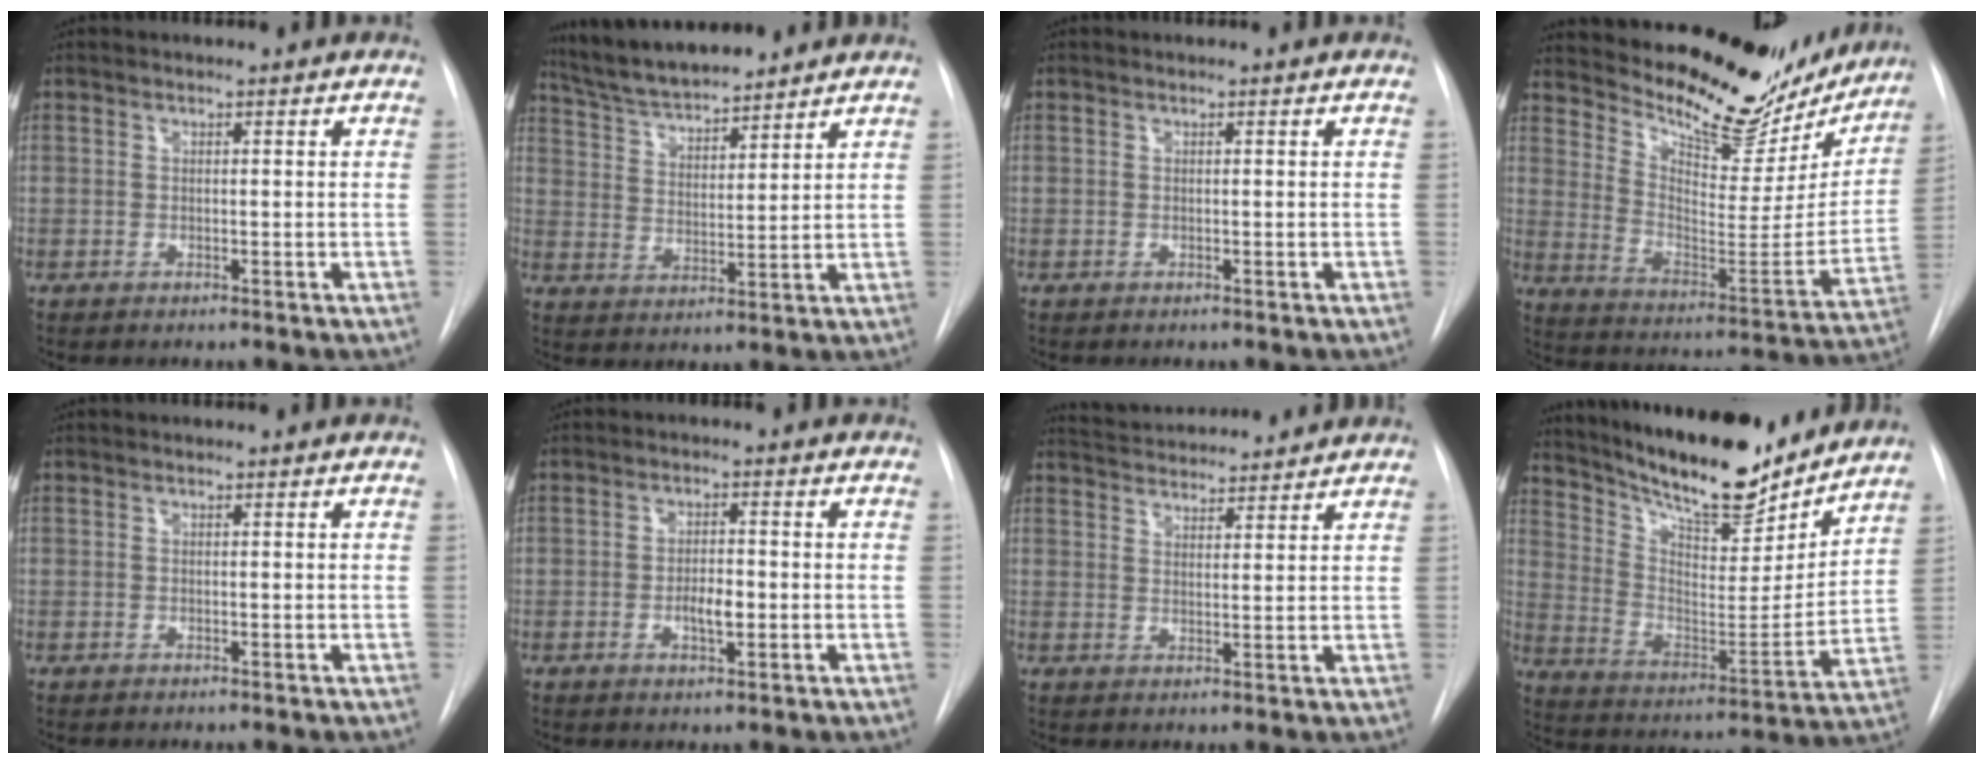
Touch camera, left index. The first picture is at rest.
{"total": 11.4, "force": [10.5, 1.7, 4.1], "torque": [-0.075, 0.019, 0.191]}
{"total": 0.0}
{"total": 23.1, "force": [20.0, 7.8, 8.4], "torque": [-0.131, -0.040, 0.273]}
{"total": 0.0}
{"total": 3.4, "force": [-0.8, 1.2, 3.1], "torque": [-0.053, 0.002, -0.013]}
{"total": 11.3, "force": [10.8, 1.6, 2.9], "torque": [-0.049, 0.022, 0.159]}
{"total": 20.9, "force": [18.2, 4.7, 9.0], "torque": [-0.161, -0.016, 0.289]}